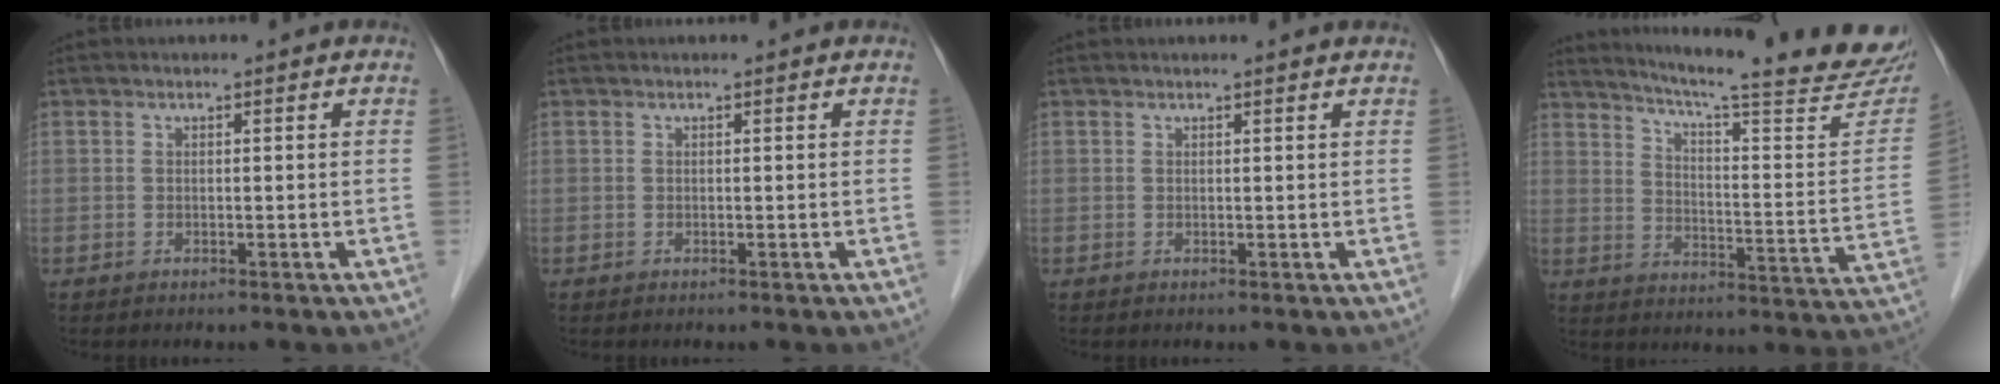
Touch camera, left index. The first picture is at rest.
{"total": 0.0}
{"total": 1.7, "force": [1.6, -0.1, 0.4], "torque": [-0.012, 0.004, 0.016]}
{"total": 26.3, "force": [23.4, 1.5, 11.9], "torque": [-0.180, -0.079, 0.293]}